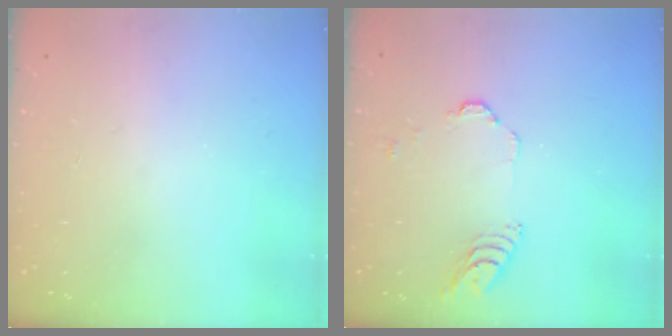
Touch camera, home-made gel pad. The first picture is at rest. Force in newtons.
{"total": 5.3, "press": 5.3, "slide": 0.6}